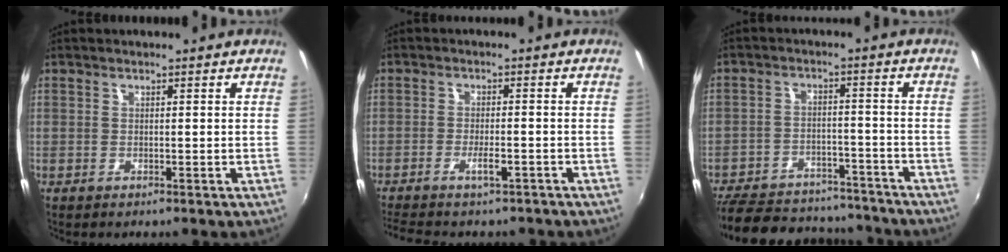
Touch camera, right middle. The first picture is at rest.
{"total": 6.2, "force": [-4.8, 1.6, 3.5], "torque": [-0.082, -0.011, -0.083]}
{"total": 21.7, "force": [-18.1, 9.0, 8.0], "torque": [-0.185, 0.021, -0.237]}